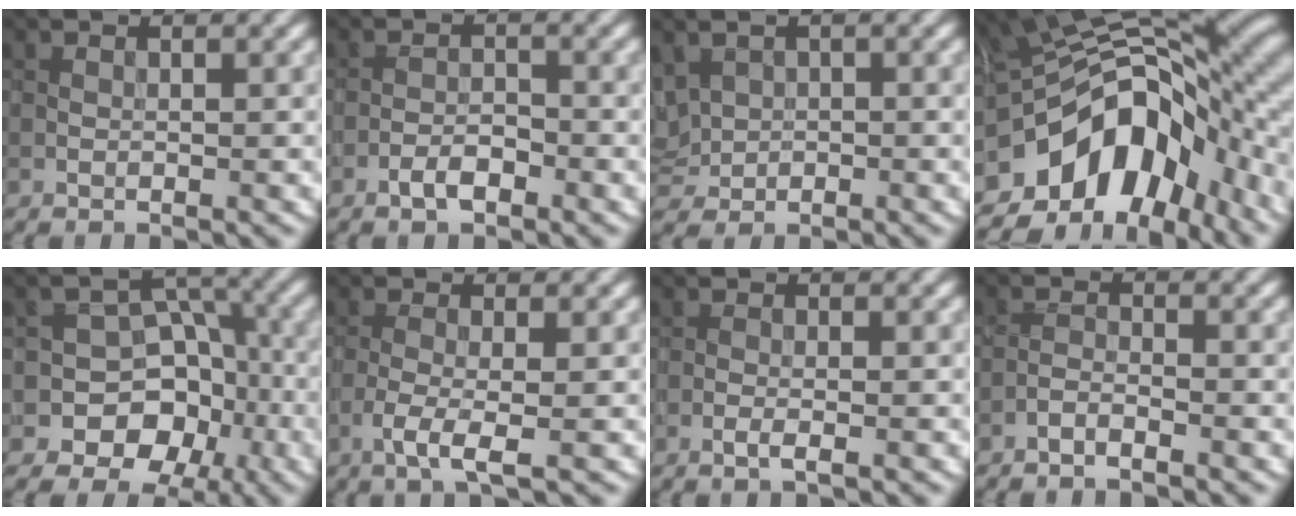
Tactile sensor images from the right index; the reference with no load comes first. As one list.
[{"total": 1.9, "force": [-1.3, 0.7, 1.2], "torque": [-0.021, 0.005, -0.026]}, {"total": 3.0, "force": [0.7, 2.4, 1.7], "torque": [-0.037, 0.004, 0.019]}, {"total": 14.3, "force": [-4.3, 8.5, 10.6], "torque": [-0.144, 0.013, -0.082]}, {"total": 7.9, "force": [-3.6, 6.5, 2.7], "torque": [-0.005, 0.014, -0.083]}, {"total": 2.8, "force": [-1.0, 0.5, 2.6], "torque": [-0.053, 0.002, -0.027]}, {"total": 1.0, "force": [-0.5, 0.1, 0.9], "torque": [-0.017, 0.000, -0.012]}, {"total": 1.3, "force": [-1.1, 0.1, 0.7], "torque": [-0.015, 0.002, -0.026]}]